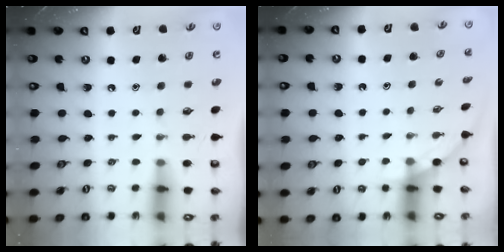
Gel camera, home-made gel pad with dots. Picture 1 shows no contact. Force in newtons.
{"total": 0.9, "press": 0.9, "slide": 0.2}